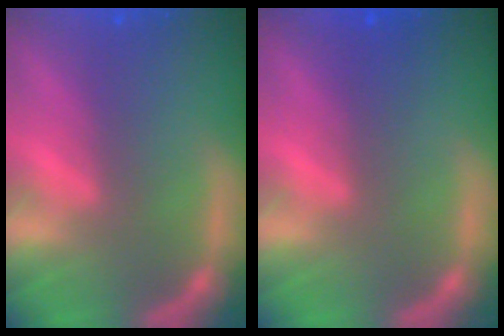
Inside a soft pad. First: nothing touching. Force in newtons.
{"total": 1.5}